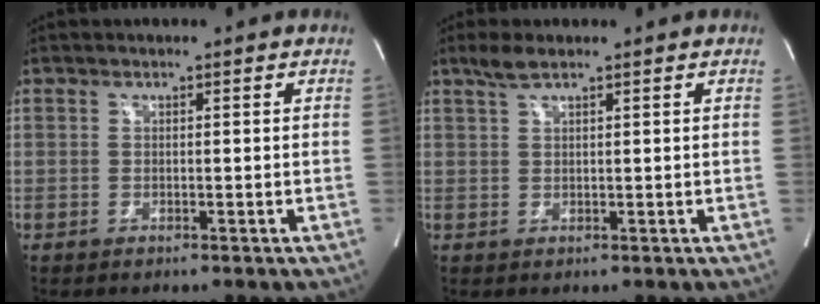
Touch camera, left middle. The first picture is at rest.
{"total": 2.5, "force": [2.0, 0.3, 1.6], "torque": [-0.042, 0.007, 0.043]}